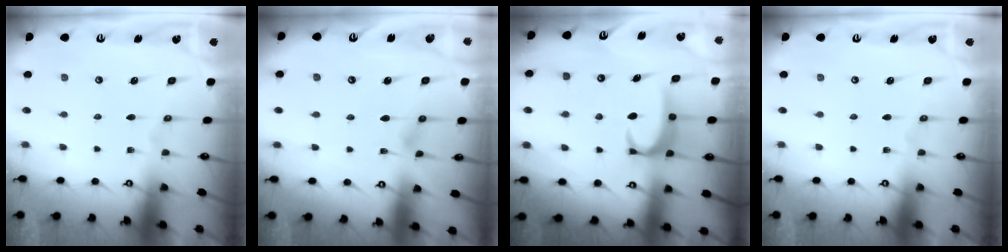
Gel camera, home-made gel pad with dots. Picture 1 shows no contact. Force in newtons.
{"total": 0.0}
{"total": 2.7, "press": 2.7, "slide": 0.5}
{"total": 0.0}